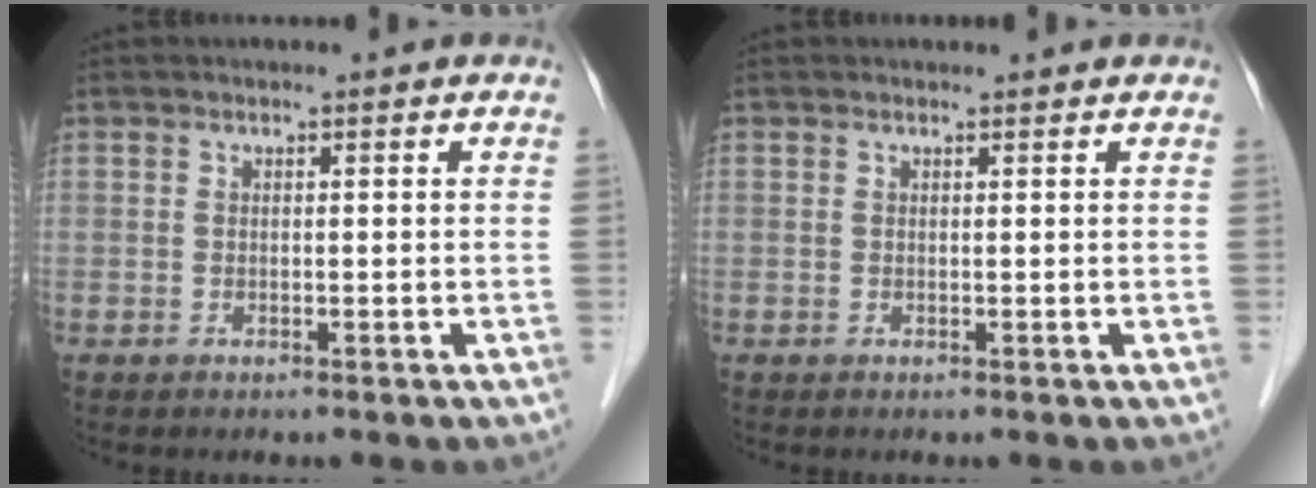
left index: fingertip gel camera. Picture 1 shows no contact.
{"total": 1.1, "force": [1.0, 0.2, 0.1], "torque": [-0.013, 0.008, 0.013]}